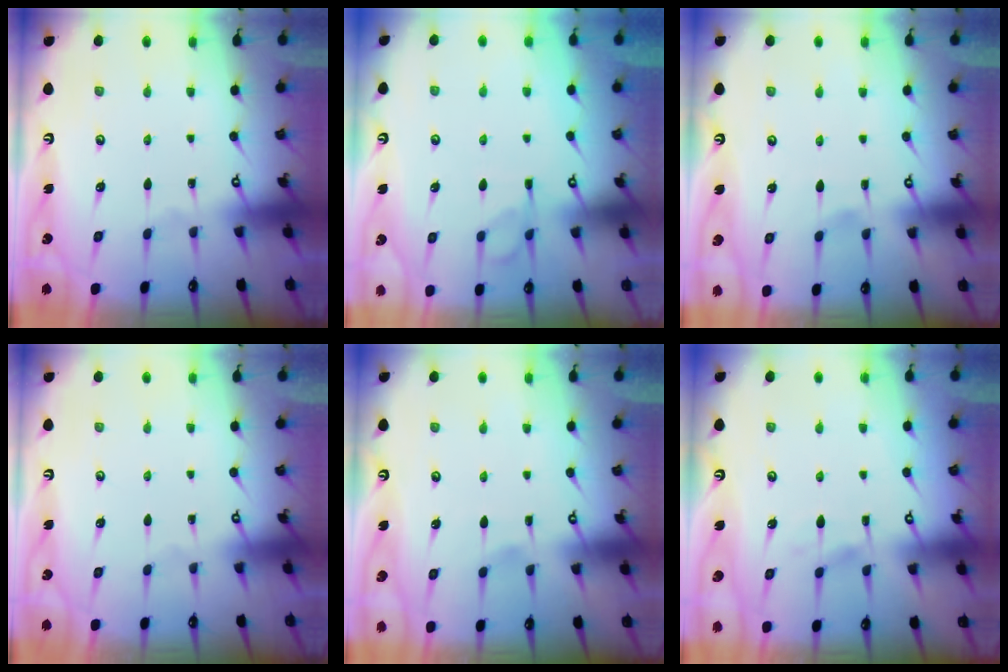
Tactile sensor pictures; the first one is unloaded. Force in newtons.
{"total": 2.1, "press": 1.7, "slide": 1.1}
{"total": 3.2, "press": 3.2, "slide": 0.4}
{"total": 0.0}
{"total": 3.2, "press": 3.2, "slide": 0.4}
{"total": 5.9, "press": 5.9, "slide": 0.6}